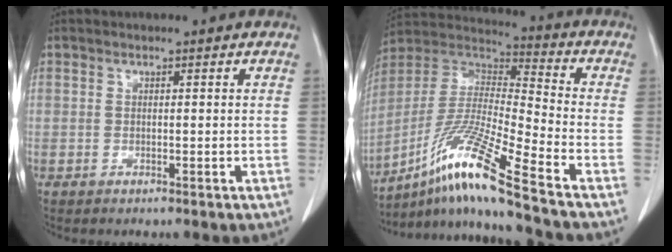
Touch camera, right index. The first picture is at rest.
{"total": 16.2, "force": [-11.0, -1.4, 11.9], "torque": [-0.247, -0.010, -0.202]}